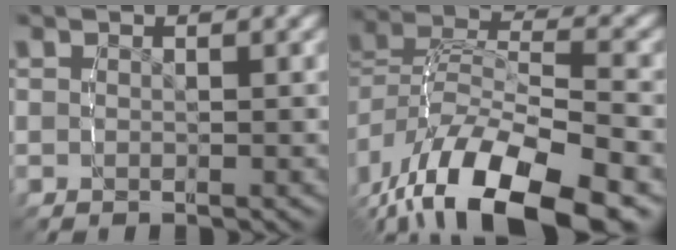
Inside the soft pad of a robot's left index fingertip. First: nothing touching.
{"total": 8.4, "force": [-4.3, 4.3, 5.8], "torque": [-0.120, -0.017, -0.056]}